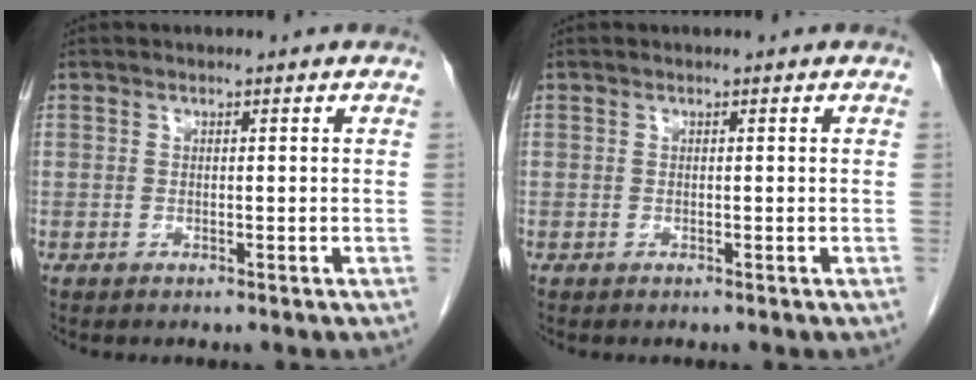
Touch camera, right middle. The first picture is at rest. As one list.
[{"total": 0.0}]